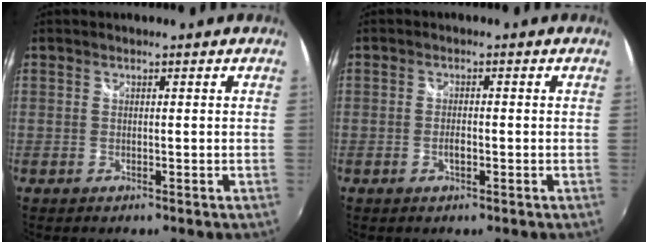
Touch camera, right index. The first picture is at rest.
{"total": 1.8, "force": [-0.7, 0.7, 1.4], "torque": [-0.028, -0.001, -0.013]}